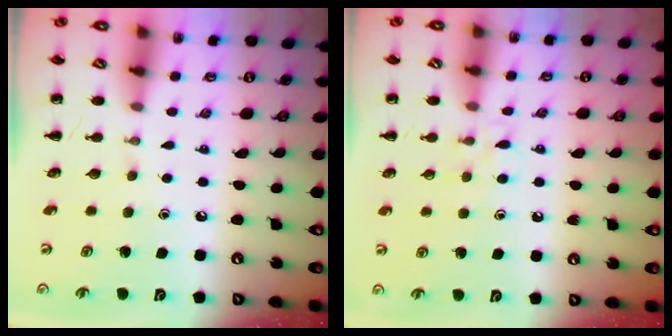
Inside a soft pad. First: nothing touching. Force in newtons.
{"total": 5.8, "press": 5.6, "slide": 1.7}